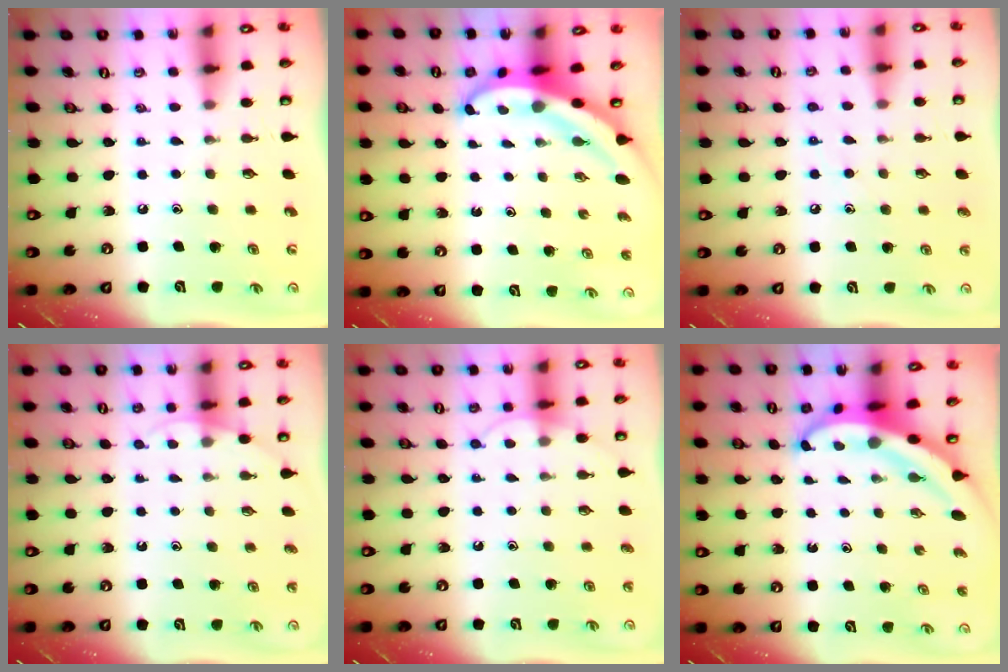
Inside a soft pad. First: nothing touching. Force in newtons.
{"total": 5.3, "press": 5.2, "slide": 0.7}
{"total": 7.3, "press": 7.3, "slide": 0.7}
{"total": 3.8, "press": 3.8, "slide": 0.3}
{"total": 5.4, "press": 5.4, "slide": 0.5}
{"total": 5.3, "press": 5.2, "slide": 0.7}